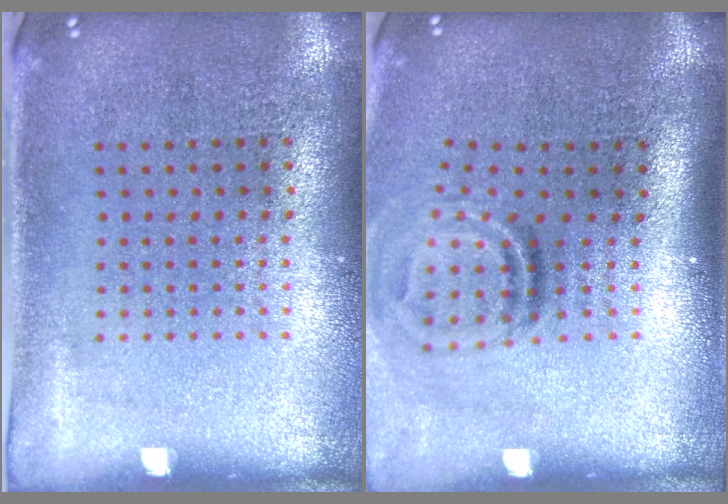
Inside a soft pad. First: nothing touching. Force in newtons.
{"total": 1.8, "press": 1.0, "slide": 1.5}